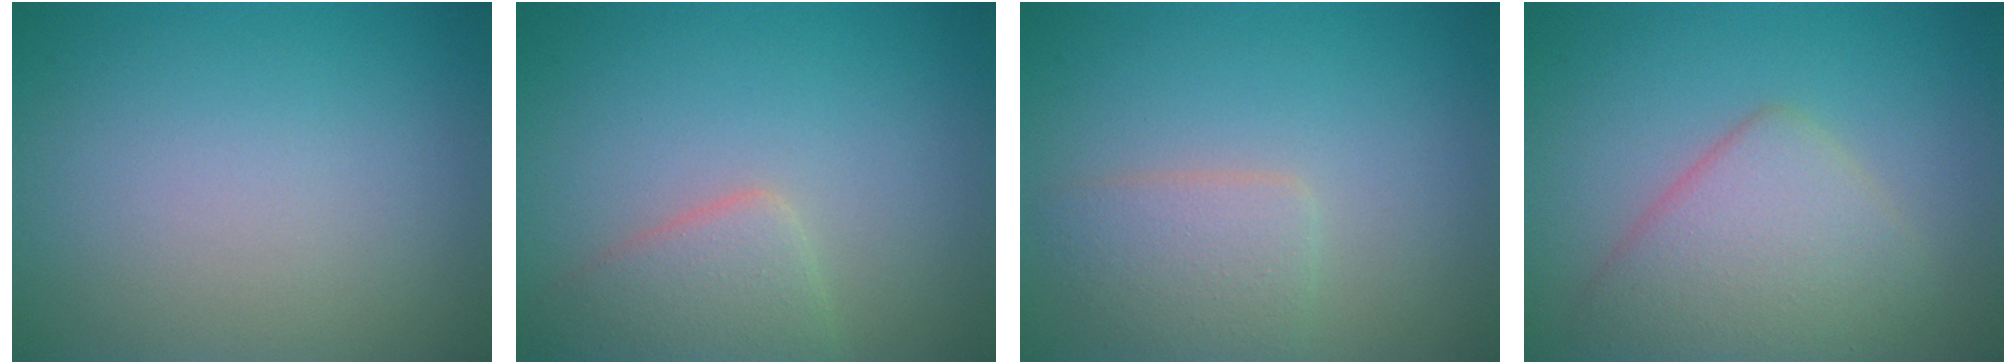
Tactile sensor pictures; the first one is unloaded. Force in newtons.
{"total": 2.5, "press": 2.5, "slide": 0.2}
{"total": 2.8, "press": 2.8, "slide": 0.0}
{"total": 5.0, "press": 5.0, "slide": 0.2}